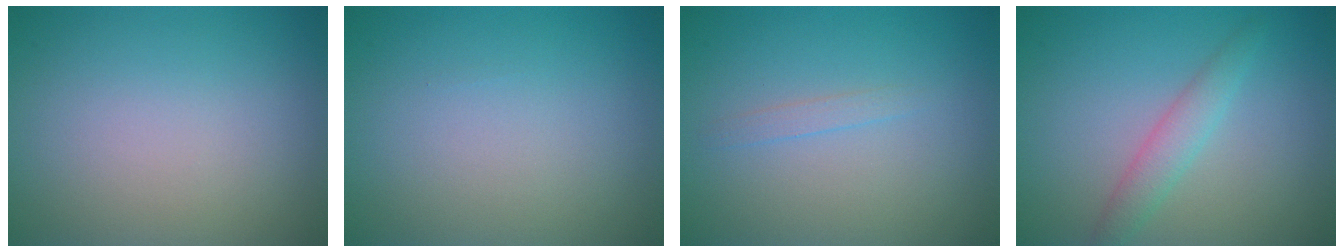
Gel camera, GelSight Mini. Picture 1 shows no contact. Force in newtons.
{"total": 0.0}
{"total": 0.8, "press": 0.8, "slide": 0.1}
{"total": 2.3, "press": 2.3, "slide": 0.0}